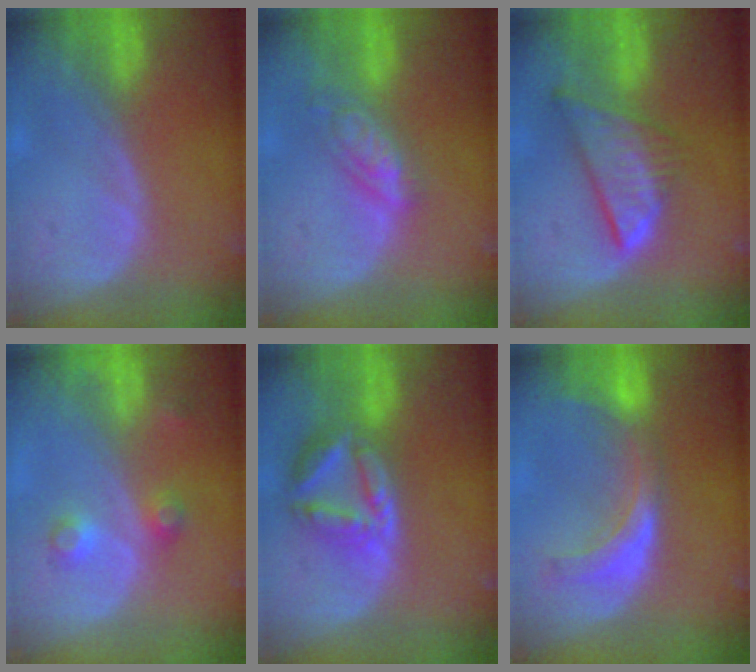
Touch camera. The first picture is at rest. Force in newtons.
{"total": 5.5, "press": 5.0, "slide": 2.4}
{"total": 8.7, "press": 7.5, "slide": 4.4}
{"total": 3.8, "press": 3.4, "slide": 1.6}
{"total": 8.1, "press": 7.0, "slide": 4.0}
{"total": 7.1, "press": 6.7, "slide": 2.5}